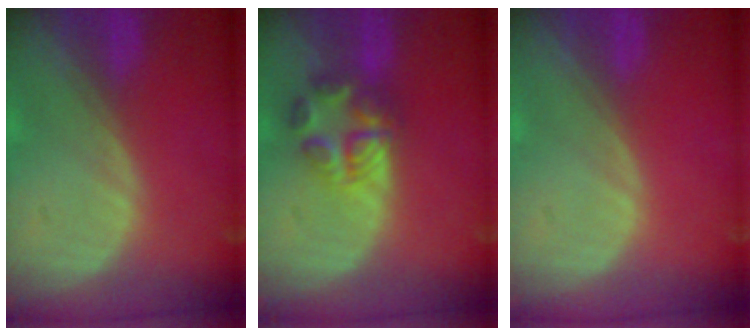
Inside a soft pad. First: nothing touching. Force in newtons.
{"total": 5.8, "press": 5.8, "slide": 0.8}
{"total": 0.0}